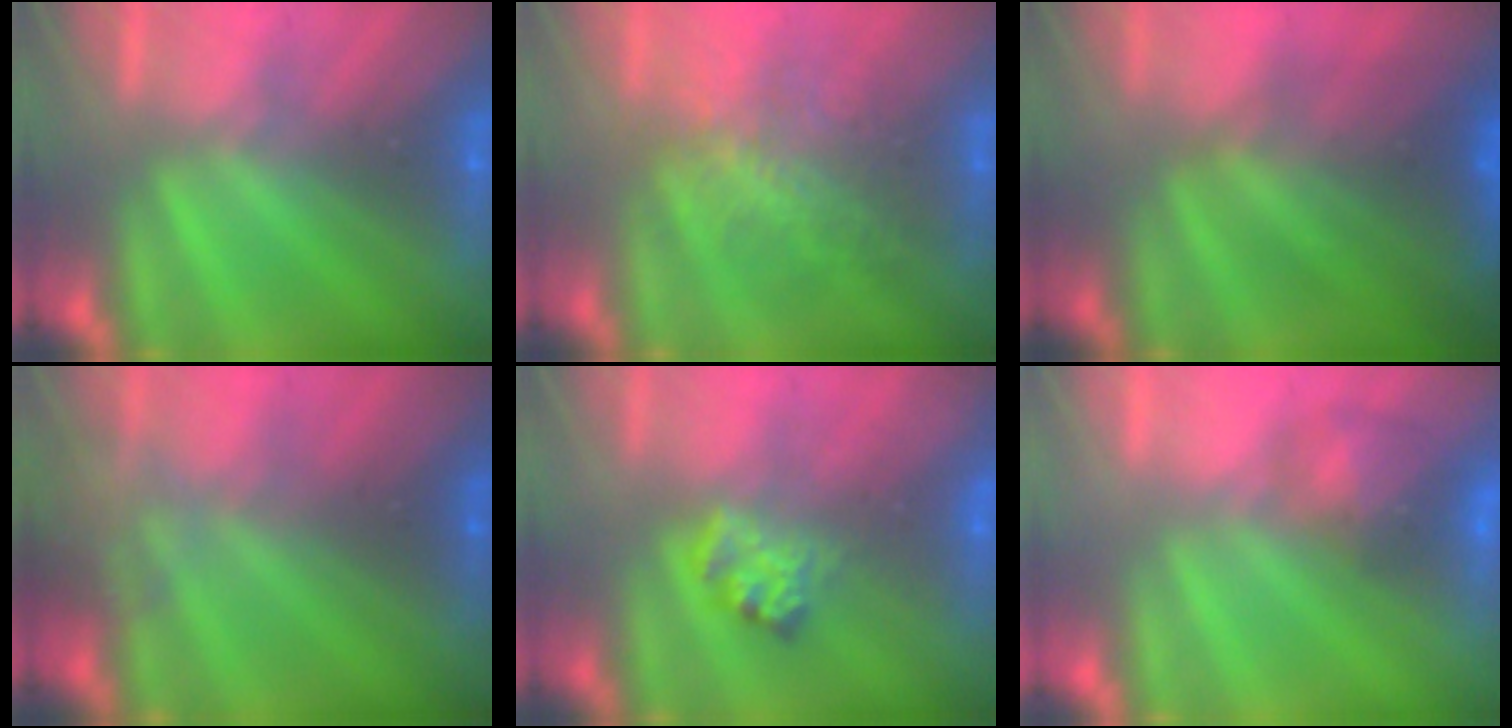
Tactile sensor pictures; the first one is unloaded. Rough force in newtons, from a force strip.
{"total": 2.8}
{"total": 7.2}
{"total": 2.2}
{"total": 2.4}
{"total": 2.7}